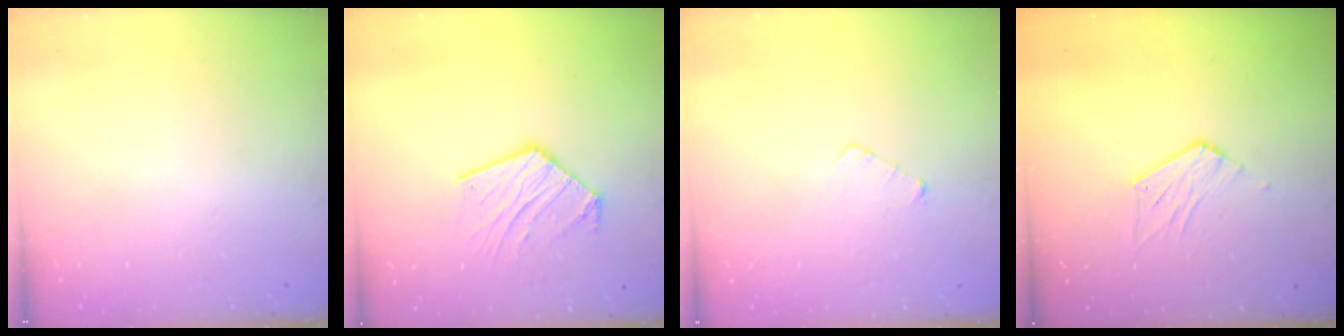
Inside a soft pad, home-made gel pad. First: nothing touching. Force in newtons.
{"total": 13.6, "press": 13.6, "slide": 1.1}
{"total": 3.4, "press": 3.4, "slide": 0.2}
{"total": 6.8, "press": 6.8, "slide": 0.5}